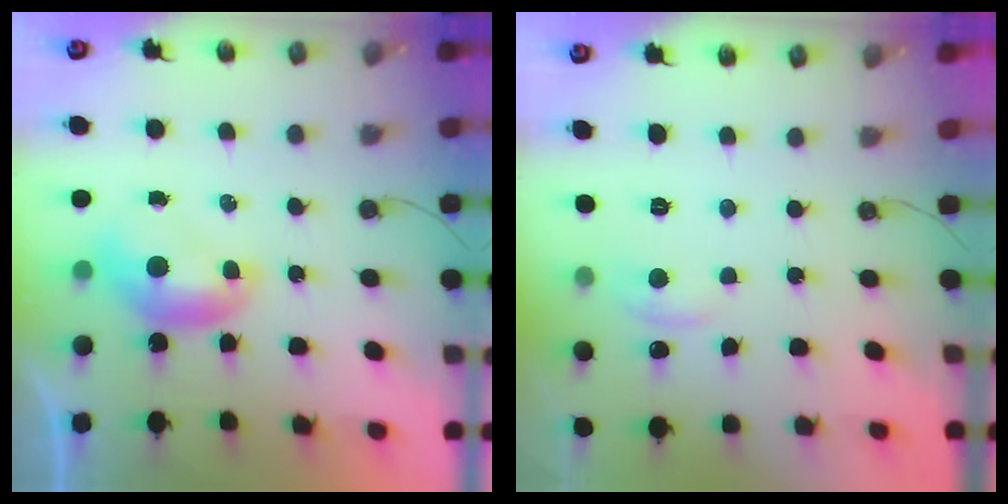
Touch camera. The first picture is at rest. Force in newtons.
{"total": 0.8, "press": 0.4, "slide": 0.7}